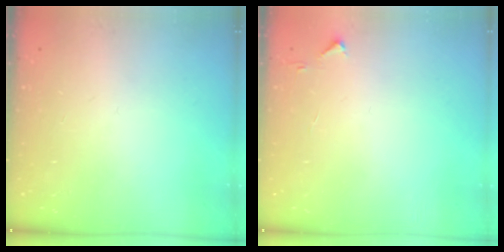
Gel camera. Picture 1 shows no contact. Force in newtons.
{"total": 2.8, "press": 2.8, "slide": 0.4}